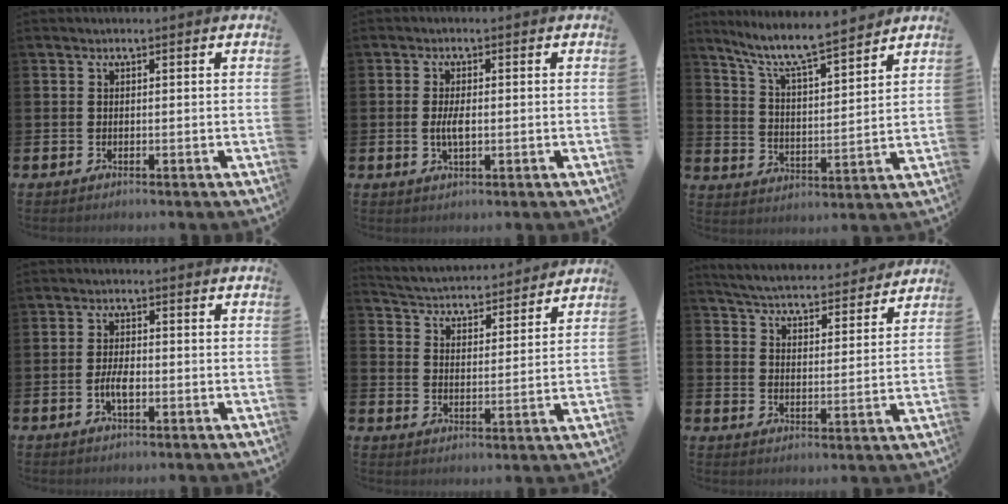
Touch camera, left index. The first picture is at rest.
{"total": 2.9, "force": [-0.1, 1.1, 2.6], "torque": [-0.048, 0.001, -0.003]}
{"total": 8.4, "force": [7.7, 0.6, 3.2], "torque": [-0.095, -0.051, 0.134]}
{"total": 3.1, "force": [-0.8, 1.3, 2.7], "torque": [-0.047, 0.001, -0.016]}
{"total": 4.4, "force": [4.3, 0.8, 0.2], "torque": [-0.030, -0.040, 0.069]}
{"total": 5.5, "force": [5.4, 0.6, 0.5], "torque": [-0.038, -0.043, 0.093]}